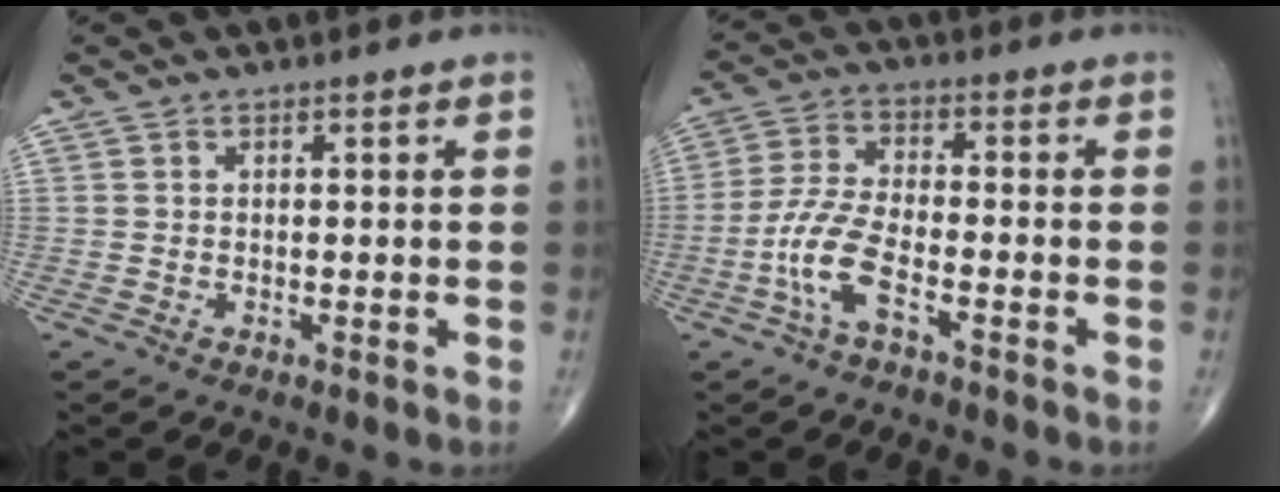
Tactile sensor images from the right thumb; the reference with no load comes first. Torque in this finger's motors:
{"motor_torque": [0.10, 0.04, 0.32, 0.32, 0.19]}